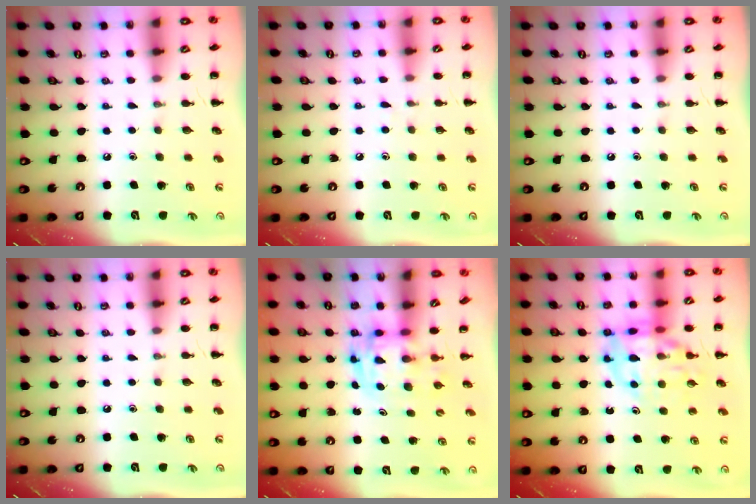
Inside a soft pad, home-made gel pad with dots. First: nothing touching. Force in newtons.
{"total": 2.7, "press": 2.4, "slide": 1.4}
{"total": 0.0}
{"total": 0.0}
{"total": 2.9, "press": 2.9, "slide": 0.5}
{"total": 14.2, "press": 13.8, "slide": 3.4}